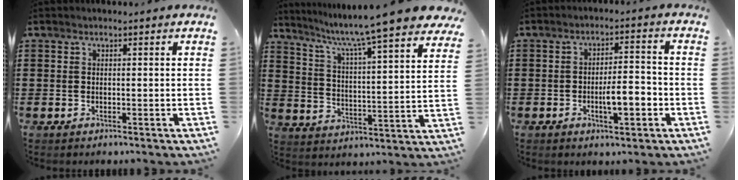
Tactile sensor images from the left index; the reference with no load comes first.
{"total": 8.4, "force": [7.2, -1.1, 4.1], "torque": [-0.102, -0.064, 0.110]}
{"total": 5.7, "force": [-2.0, 1.8, 5.0], "torque": [-0.077, 0.005, -0.039]}